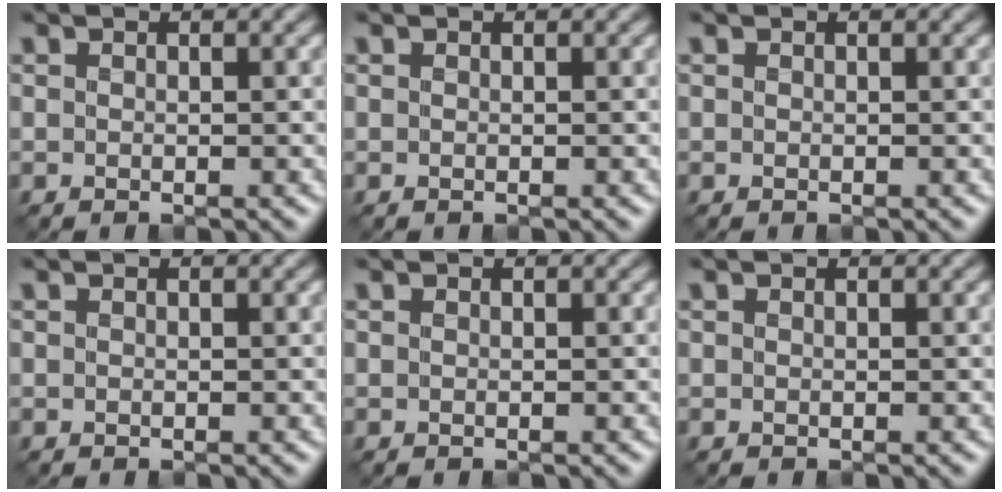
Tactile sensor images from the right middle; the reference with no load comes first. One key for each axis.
{"total": 0.0}
{"total": 0.0}
{"total": 0.0}
{"total": 0.0}
{"total": 0.0}